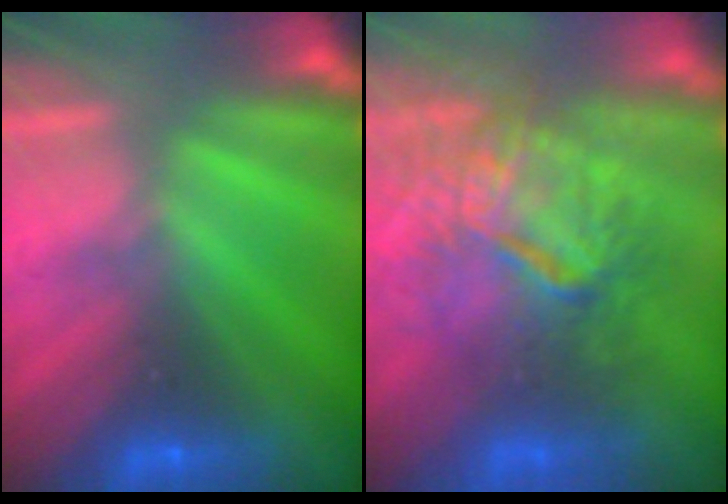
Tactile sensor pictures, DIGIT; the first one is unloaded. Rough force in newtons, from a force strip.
{"total": 10.2}